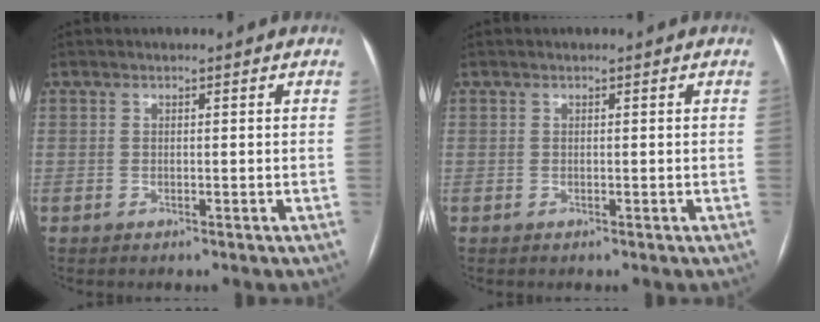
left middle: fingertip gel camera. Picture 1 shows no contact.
{"total": 0.0}